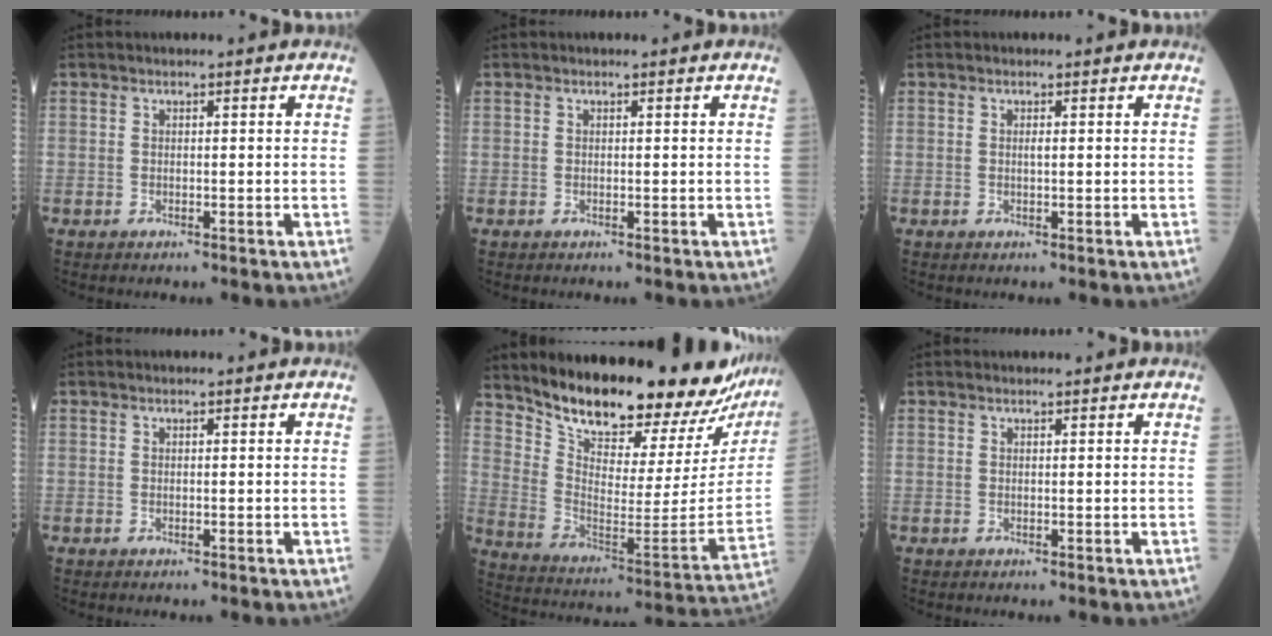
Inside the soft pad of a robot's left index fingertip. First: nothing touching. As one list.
[{"total": 0.0}, {"total": 0.5, "force": [0.2, 0.0, 0.5], "torque": [-0.013, -0.001, 0.003]}, {"total": 0.0}, {"total": 26.6, "force": [23.9, 5.1, 10.4], "torque": [-0.175, -0.092, 0.330]}, {"total": 1.3, "force": [1.2, 0.0, 0.2], "torque": [-0.008, 0.007, 0.020]}]